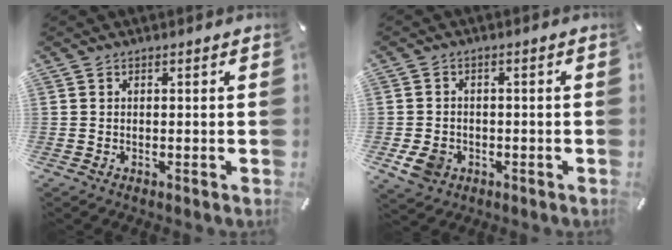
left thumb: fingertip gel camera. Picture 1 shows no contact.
{"total": 5.4, "force": [-2.0, 4.5, 2.4], "torque": [-0.048, 0.002, -0.036]}